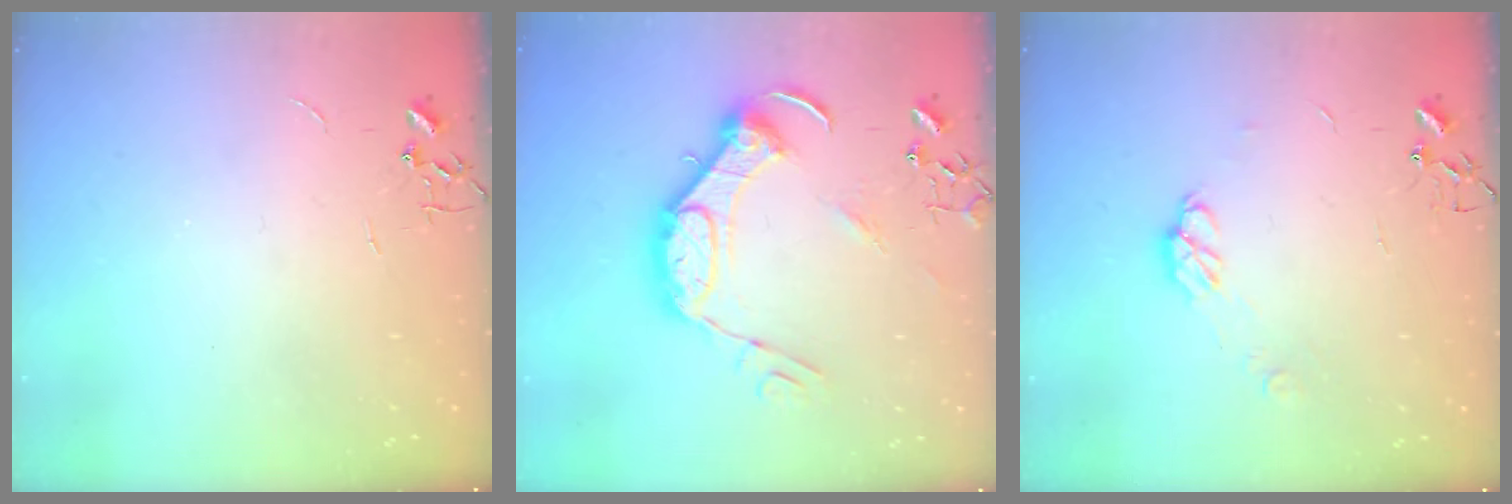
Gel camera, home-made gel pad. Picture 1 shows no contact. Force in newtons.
{"total": 15.6, "press": 15.6, "slide": 1.5}
{"total": 6.3, "press": 6.3, "slide": 0.5}